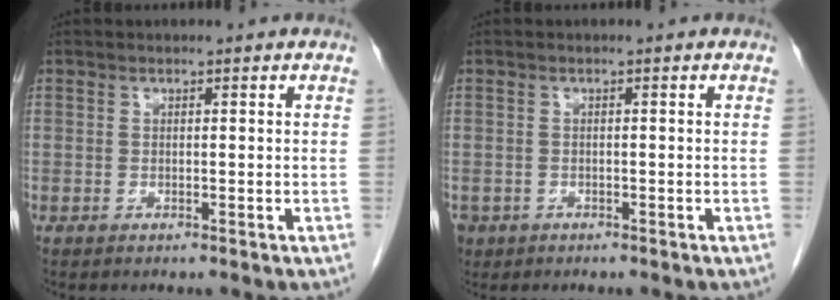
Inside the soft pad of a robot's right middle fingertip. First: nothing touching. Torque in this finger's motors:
{"motor_torque": [0.43, -0.55, 0.13, 0.02]}